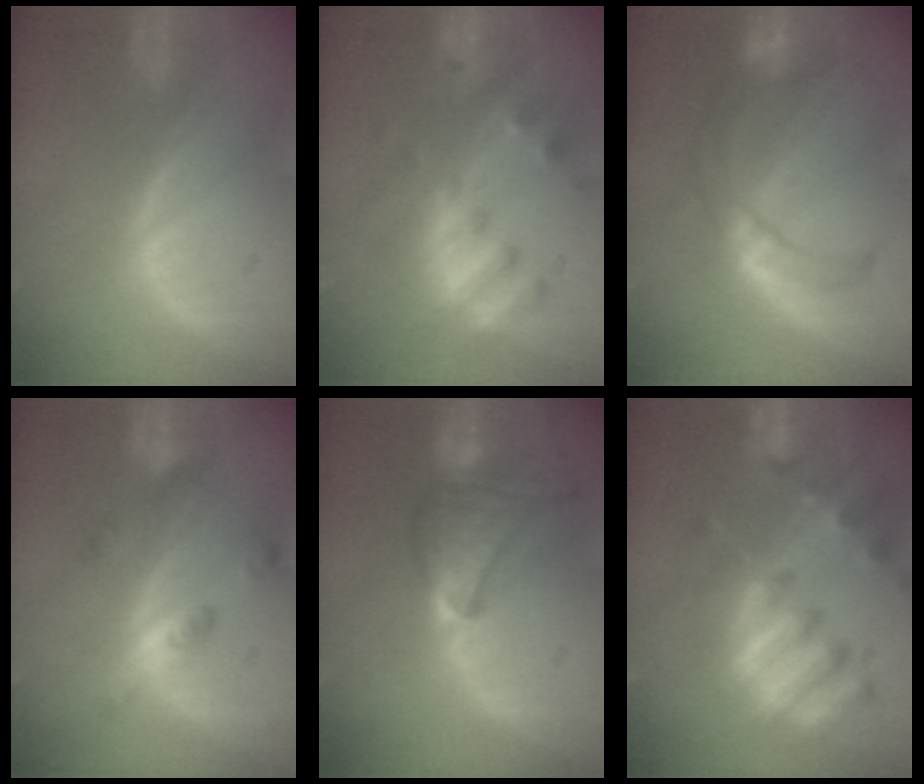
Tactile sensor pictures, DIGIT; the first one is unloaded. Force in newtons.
{"total": 8.3, "press": 7.3, "slide": 3.9}
{"total": 7.5, "press": 7.2, "slide": 2.0}
{"total": 5.2, "press": 4.7, "slide": 2.2}
{"total": 7.6, "press": 7.6, "slide": 1.0}
{"total": 11.3, "press": 9.8, "slide": 5.7}